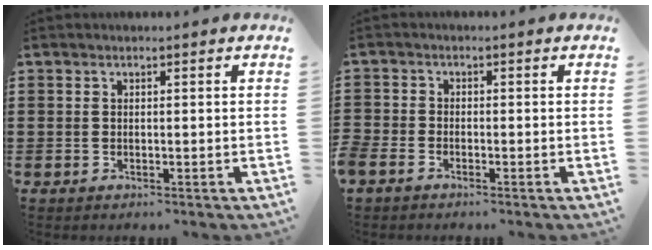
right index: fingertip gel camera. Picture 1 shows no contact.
{"total": 1.2, "force": [-1.1, 0.4, 0.2], "torque": [-0.007, 0.001, -0.022]}